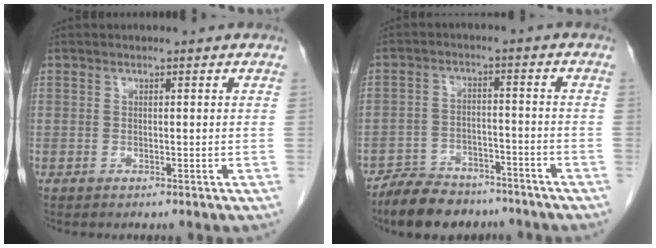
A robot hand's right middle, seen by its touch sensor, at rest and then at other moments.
{"total": 10.4, "force": [-8.9, 4.3, 3.2], "torque": [-0.047, 0.002, -0.139]}